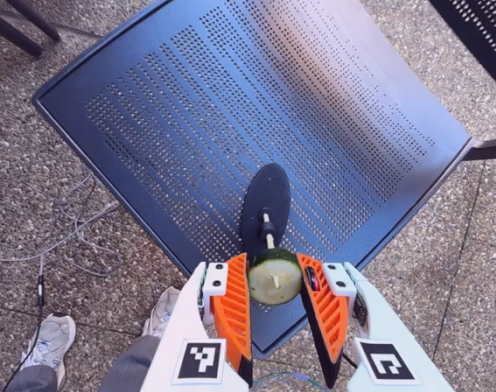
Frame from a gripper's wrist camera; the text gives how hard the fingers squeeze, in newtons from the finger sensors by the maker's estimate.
{"total": 10.5, "left": 9.8, "right": 11.2}